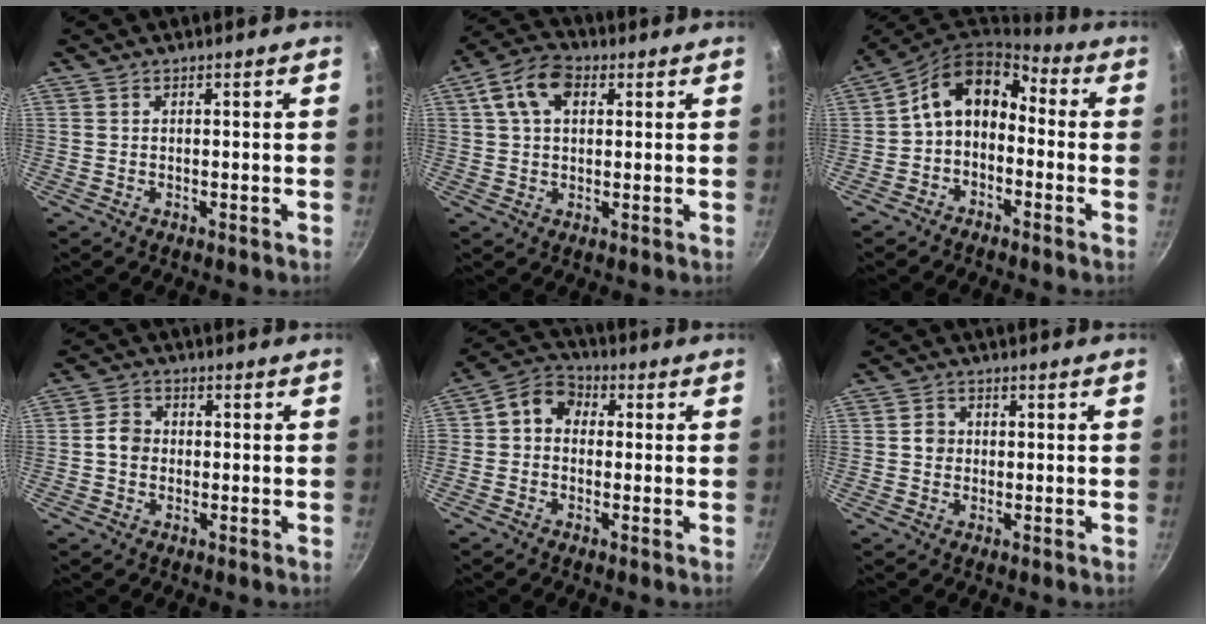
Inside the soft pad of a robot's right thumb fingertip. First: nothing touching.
{"total": 9.0, "force": [2.9, 5.6, 6.4], "torque": [-0.110, 0.015, 0.041]}
{"total": 10.1, "force": [-1.0, 7.3, 6.9], "torque": [-0.100, 0.054, -0.041]}
{"total": 3.8, "force": [-0.4, 3.2, 1.9], "torque": [-0.020, 0.015, -0.015]}
{"total": 6.6, "force": [0.1, 5.2, 4.0], "torque": [-0.058, 0.023, -0.023]}
{"total": 2.4, "force": [0.0, 2.2, 0.9], "torque": [-0.005, 0.007, -0.004]}